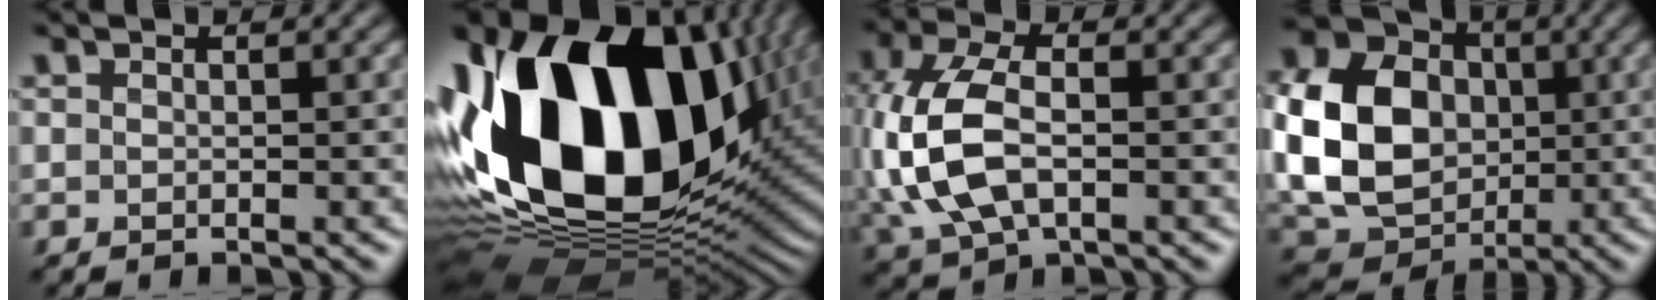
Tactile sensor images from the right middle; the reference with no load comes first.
{"total": 20.1, "force": [4.4, 13.5, 14.2], "torque": [-0.298, -0.002, 0.071]}
{"total": 8.3, "force": [-0.4, 5.1, 6.5], "torque": [-0.165, 0.010, -0.013]}
{"total": 11.3, "force": [0.4, 9.1, 6.8], "torque": [-0.165, 0.018, 0.002]}